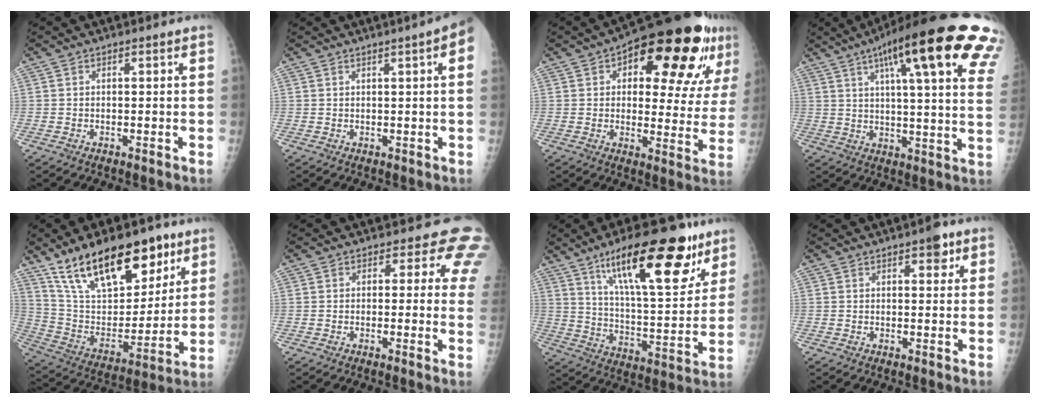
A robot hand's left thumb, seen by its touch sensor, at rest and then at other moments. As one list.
[{"total": 5.8, "force": [2.2, 0.2, 5.3], "torque": [-0.060, 0.007, 0.023]}, {"total": 23.2, "force": [10.6, 9.6, 18.3], "torque": [-0.206, -0.002, 0.146]}, {"total": 28.6, "force": [14.7, 5.7, 23.9], "torque": [-0.283, -0.003, 0.190]}, {"total": 24.3, "force": [15.4, 11.3, 15.0], "torque": [-0.207, -0.043, 0.277]}, {"total": 6.7, "force": [3.9, 4.0, 3.8], "torque": [-0.004, -0.012, 0.017]}, {"total": 24.7, "force": [14.4, 8.0, 18.4], "torque": [-0.249, -0.047, 0.234]}, {"total": 3.4, "force": [1.8, 1.6, 2.3], "torque": [-0.011, -0.004, 0.019]}]